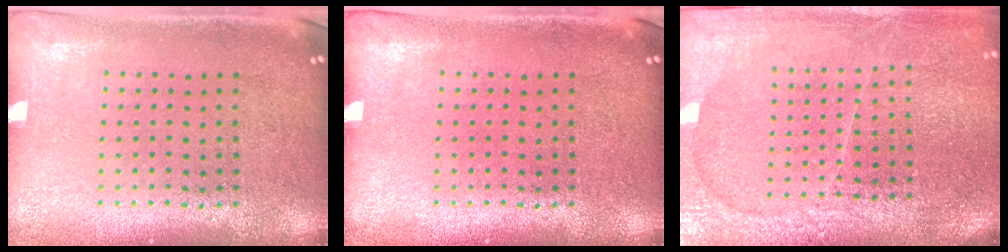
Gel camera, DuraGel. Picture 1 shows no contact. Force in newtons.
{"total": 0.0}
{"total": 3.5, "press": 3.2, "slide": 1.4}